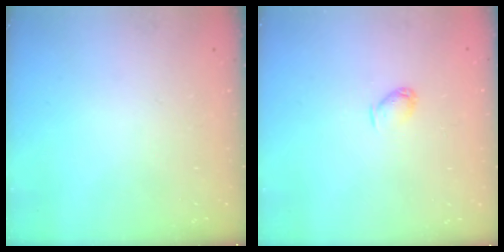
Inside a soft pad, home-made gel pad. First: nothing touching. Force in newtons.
{"total": 3.4, "press": 3.3, "slide": 0.7}